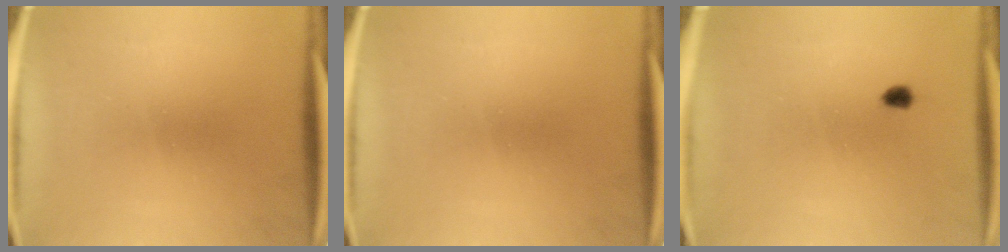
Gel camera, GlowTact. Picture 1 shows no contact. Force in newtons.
{"total": 0.0}
{"total": 1.7}